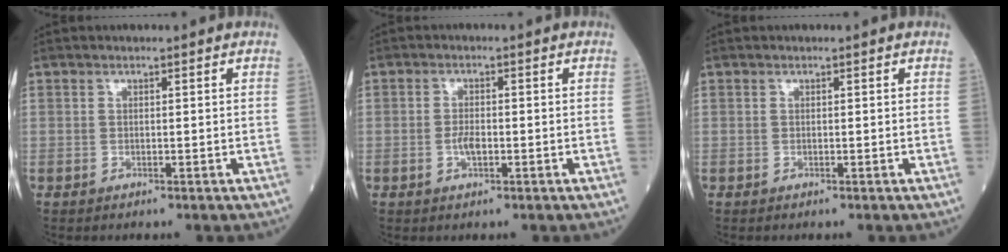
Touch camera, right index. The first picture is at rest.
{"total": 2.3, "force": [-0.7, 0.8, 2.0], "torque": [-0.041, 0.001, -0.014]}
{"total": 0.0}